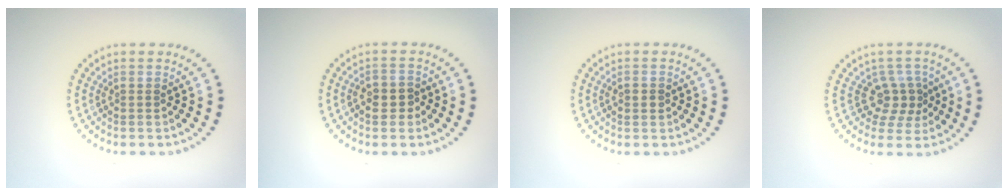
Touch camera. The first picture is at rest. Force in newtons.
{"total": 2.3, "press": 2.2, "slide": 0.6}
{"total": 1.3, "press": 1.3, "slide": 0.2}
{"total": 2.8, "press": 2.0, "slide": 1.9}